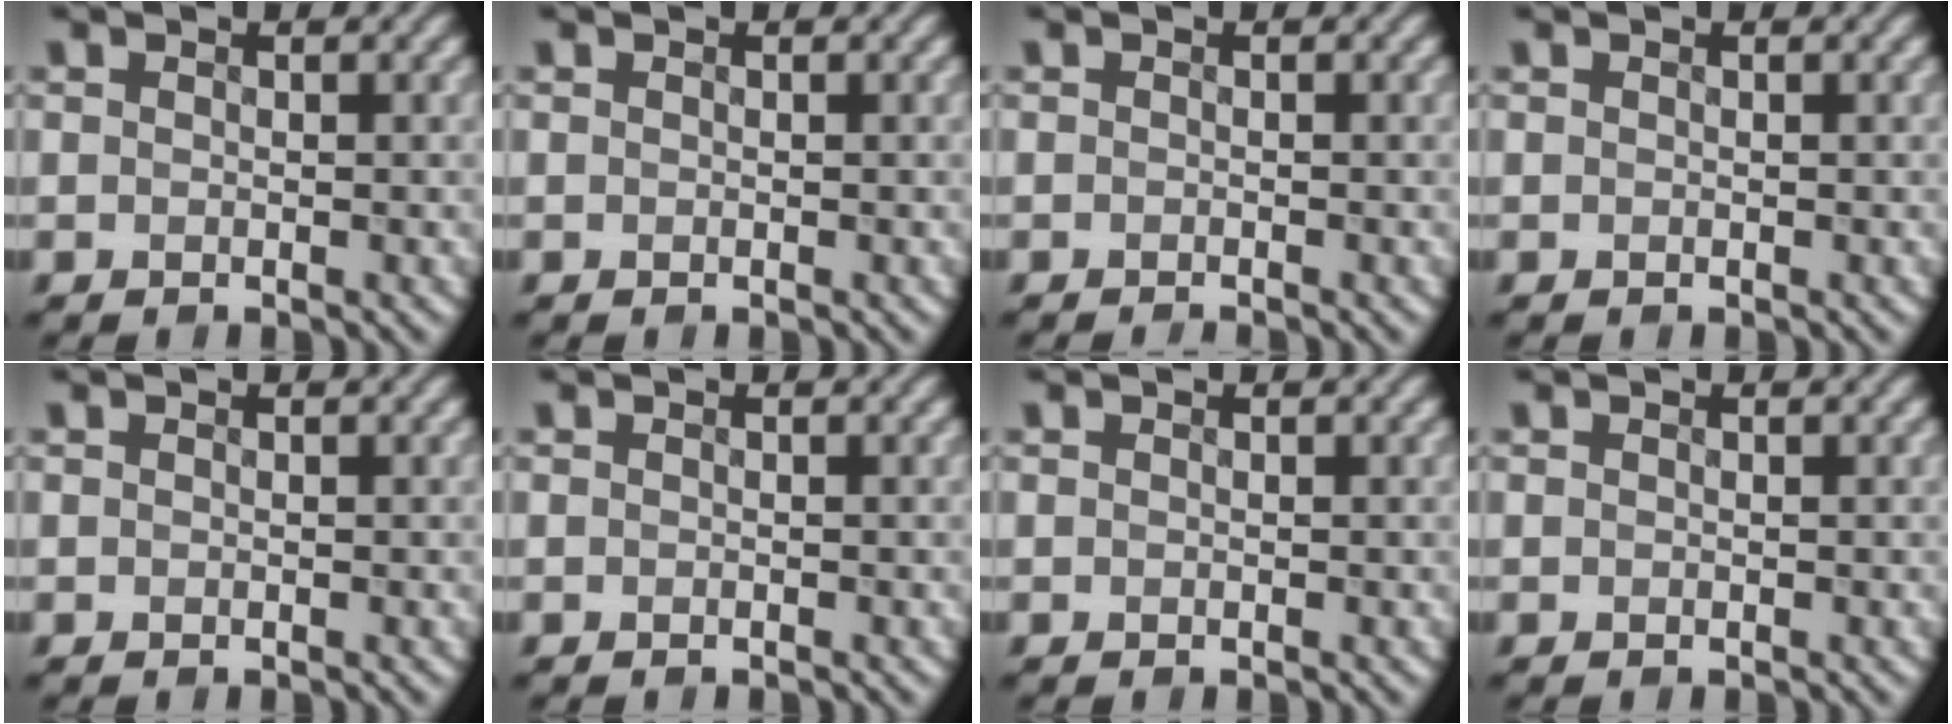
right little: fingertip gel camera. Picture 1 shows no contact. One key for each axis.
{"total": 0.0}
{"total": 0.6, "fx": -0.6, "fy": -0.2, "fz": 0.1, "tx": -0.002, "ty": 0.000, "tz": -0.011}
{"total": 0.0}
{"total": 0.0}
{"total": 0.0}
{"total": 0.0}
{"total": 0.0}